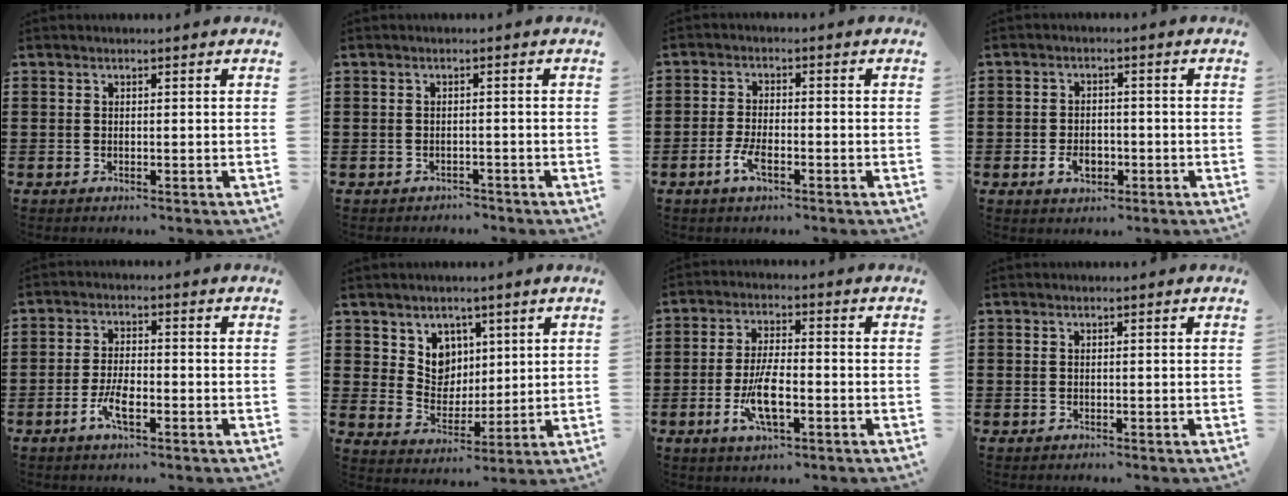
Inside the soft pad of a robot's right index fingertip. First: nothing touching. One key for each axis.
{"total": 1.1, "fx": -1.1, "fy": 0.4, "fz": 0.0, "tx": -0.005, "ty": 0.002, "tz": -0.025}
{"total": 3.8, "fx": -1.8, "fy": 1.5, "fz": 3.0, "tx": -0.072, "ty": -0.003, "tz": -0.039}
{"total": 3.5, "fx": -1.2, "fy": 2.3, "fz": 2.2, "tx": -0.043, "ty": 0.003, "tz": -0.021}
{"total": 4.6, "fx": -2.1, "fy": 1.5, "fz": 3.8, "tx": -0.082, "ty": -0.001, "tz": -0.044}
{"total": 6.2, "fx": 3.5, "fy": 5.0, "fz": 0.8, "tx": -0.041, "ty": -0.003, "tz": 0.065}
{"total": 7.7, "fx": -2.5, "fy": 2.5, "fz": 6.8, "tx": -0.145, "ty": -0.011, "tz": -0.047}
{"total": 0.0}